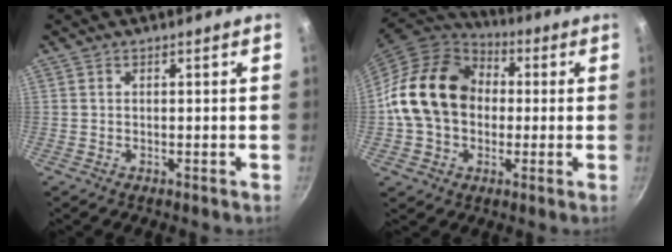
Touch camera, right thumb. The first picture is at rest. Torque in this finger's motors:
{"motor_torque": [1.35, 3.66, 1.07, -0.97, 0.20]}